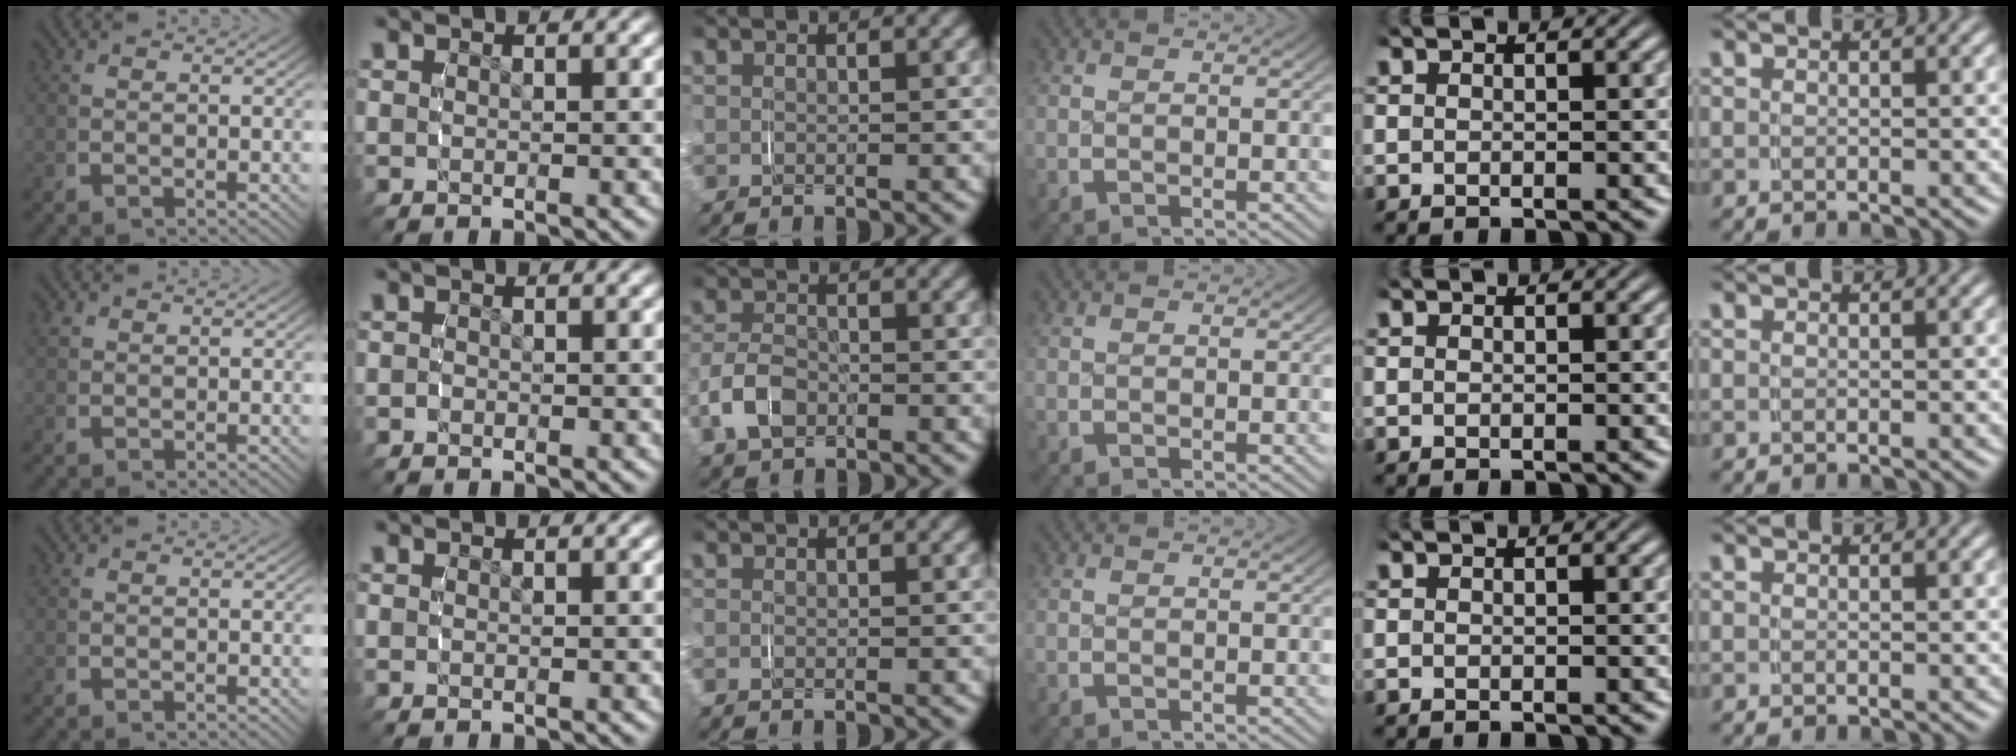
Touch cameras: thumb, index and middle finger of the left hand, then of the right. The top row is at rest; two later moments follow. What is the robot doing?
{"motion": "grasp_and_lifting", "object": "paper towel"}